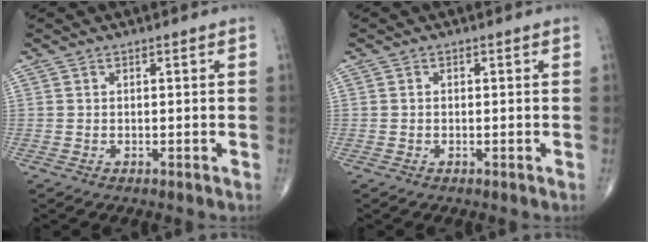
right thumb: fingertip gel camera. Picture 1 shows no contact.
{"total": 0.0}